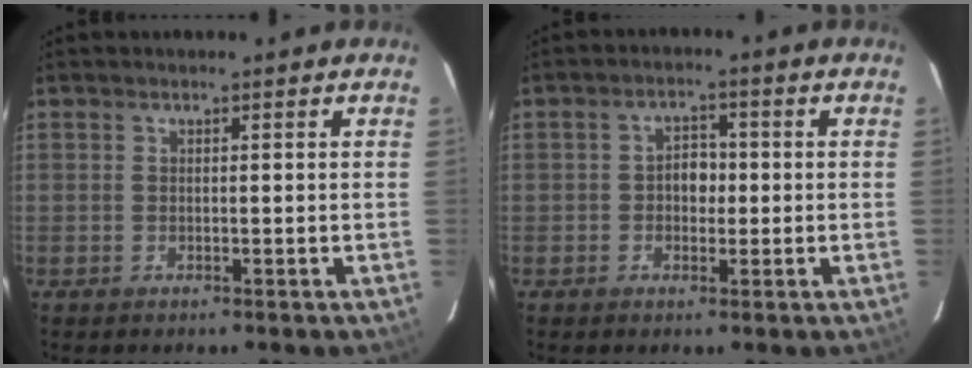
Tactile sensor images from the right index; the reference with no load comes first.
{"total": 3.6, "force": [-0.3, 2.8, 2.2], "torque": [-0.035, 0.013, -0.003]}